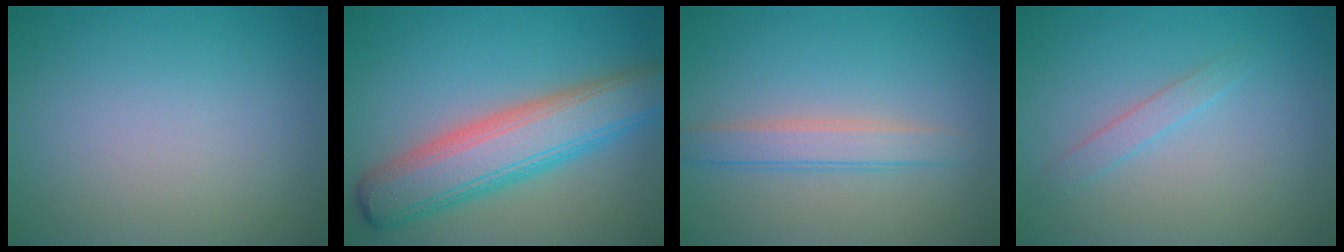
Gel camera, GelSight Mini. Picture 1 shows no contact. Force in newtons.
{"total": 7.8, "press": 7.8, "slide": 0.6}
{"total": 2.6, "press": 2.6, "slide": 0.0}
{"total": 1.2, "press": 1.2, "slide": 0.0}